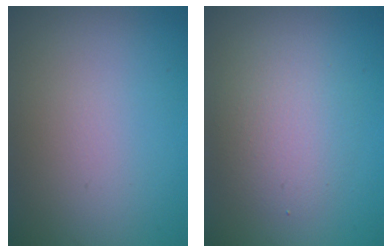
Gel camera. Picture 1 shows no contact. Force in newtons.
{"total": 3.0, "press": 3.0, "slide": 0.1}